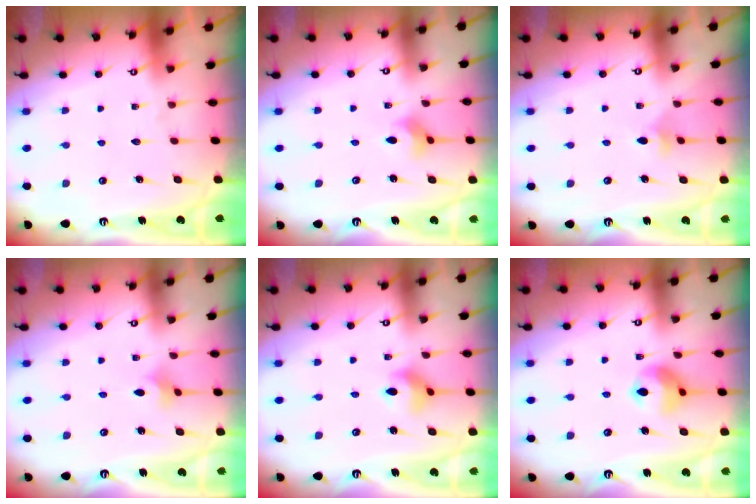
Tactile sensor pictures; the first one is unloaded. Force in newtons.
{"total": 3.2, "press": 3.2, "slide": 0.6}
{"total": 3.4, "press": 3.3, "slide": 0.6}
{"total": 2.3, "press": 2.2, "slide": 0.5}
{"total": 6.1, "press": 6.1, "slide": 0.5}
{"total": 10.8, "press": 10.7, "slide": 1.4}